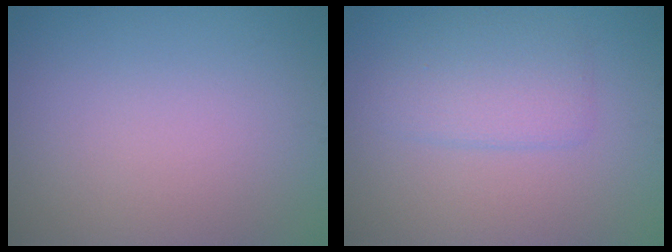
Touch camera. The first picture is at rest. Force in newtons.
{"total": 3.0, "press": 3.0, "slide": 0.1}